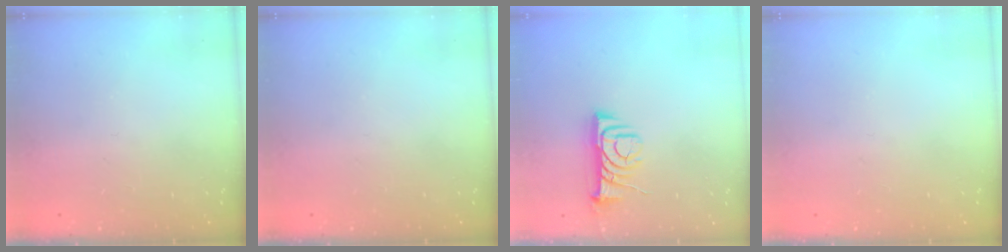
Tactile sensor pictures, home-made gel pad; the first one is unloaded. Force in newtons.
{"total": 0.0}
{"total": 8.2, "press": 8.2, "slide": 0.6}
{"total": 0.0}